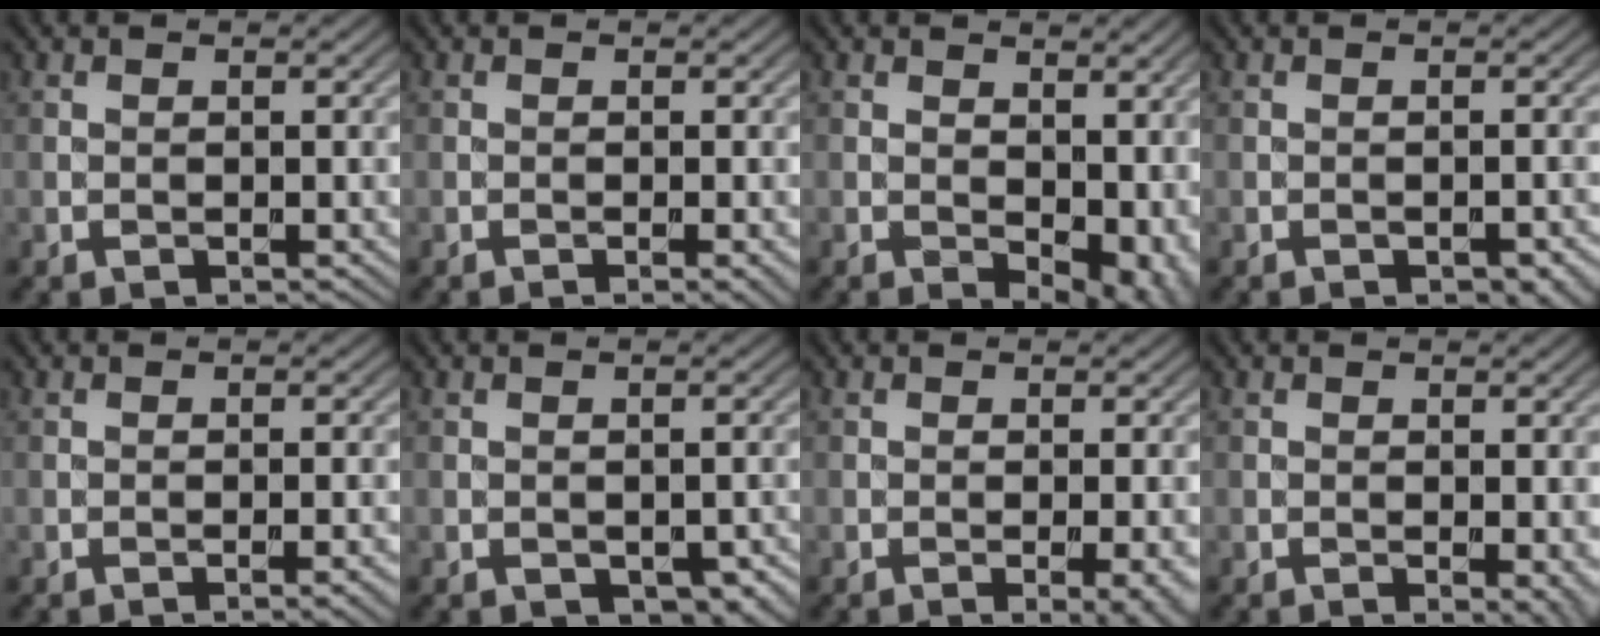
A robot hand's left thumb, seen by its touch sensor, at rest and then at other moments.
{"total": 1.5, "force": [-0.6, 0.1, 1.4], "torque": [-0.021, 0.000, -0.011]}
{"total": 8.3, "force": [0.0, 5.0, 6.6], "torque": [-0.086, -0.020, 0.018]}
{"total": 2.5, "force": [-1.5, 0.9, 1.7], "torque": [-0.022, -0.001, -0.016]}
{"total": 2.1, "force": [-1.0, 0.3, 1.8], "torque": [-0.023, 0.003, -0.017]}
{"total": 2.5, "force": [-1.0, 1.5, 1.8], "torque": [-0.027, -0.010, -0.008]}
{"total": 3.6, "force": [-1.2, 0.8, 3.4], "torque": [-0.045, -0.003, -0.013]}
{"total": 1.9, "force": [-0.3, 0.4, 1.9], "torque": [-0.022, -0.008, -0.005]}